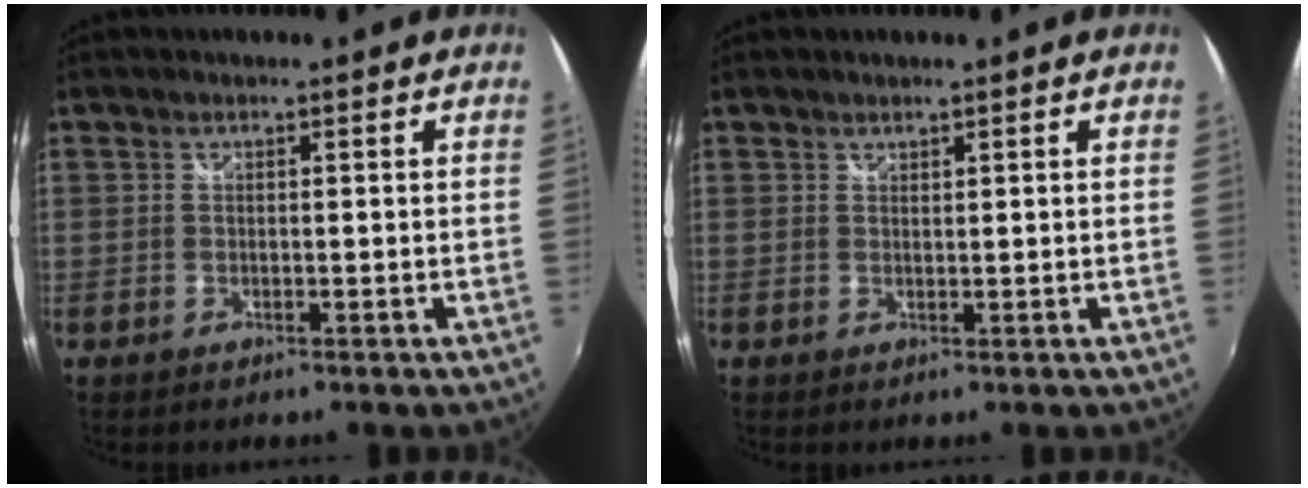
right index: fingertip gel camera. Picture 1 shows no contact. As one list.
[{"total": 0.6, "force": [0.6, 0.1, 0.1], "torque": [0.000, 0.001, 0.010]}]